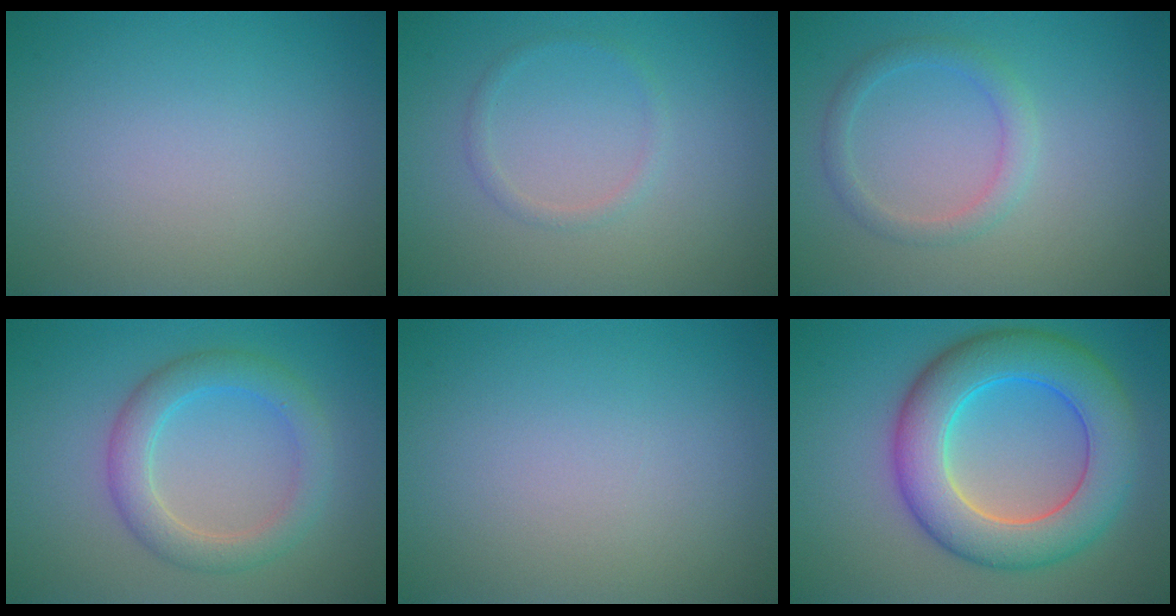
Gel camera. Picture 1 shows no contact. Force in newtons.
{"total": 1.0, "press": 1.0, "slide": 0.1}
{"total": 2.0, "press": 2.0, "slide": 0.1}
{"total": 3.9, "press": 3.9, "slide": 0.2}
{"total": 0.0}
{"total": 9.0, "press": 9.0, "slide": 0.3}